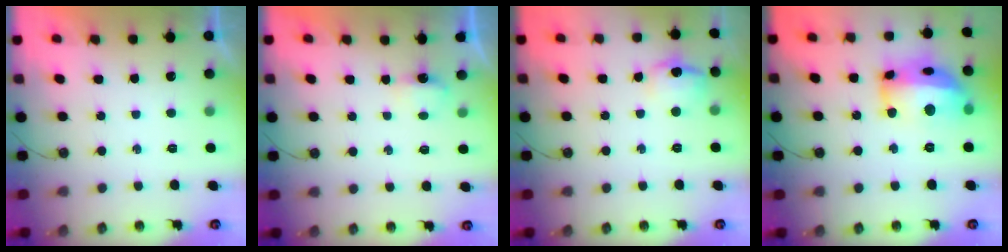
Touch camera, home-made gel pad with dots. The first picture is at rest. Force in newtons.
{"total": 5.5, "press": 2.6, "slide": 4.9}
{"total": 10.3, "press": 10.3, "slide": 0.8}
{"total": 17.3, "press": 17.2, "slide": 1.8}